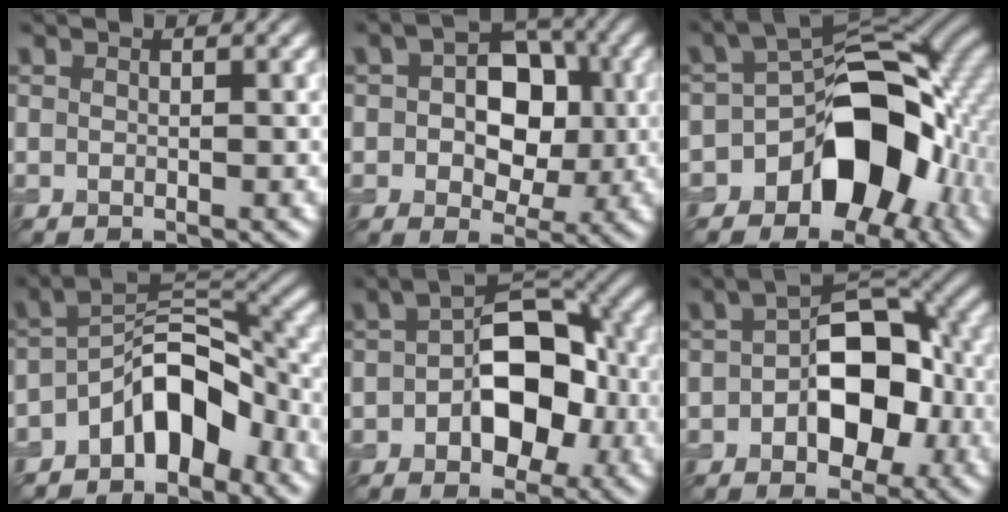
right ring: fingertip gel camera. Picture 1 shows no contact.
{"total": 6.8, "force": [0.6, 4.7, 4.8], "torque": [-0.059, 0.009, 0.004]}
{"total": 11.7, "force": [-4.4, 7.7, 7.7], "torque": [-0.091, 0.009, -0.080]}
{"total": 7.0, "force": [-3.9, 3.4, 4.7], "torque": [-0.064, 0.019, -0.077]}
{"total": 7.9, "force": [-1.0, 4.9, 6.2], "torque": [-0.086, 0.018, -0.021]}
{"total": 8.1, "force": [-0.9, 4.9, 6.4], "torque": [-0.090, 0.018, -0.019]}